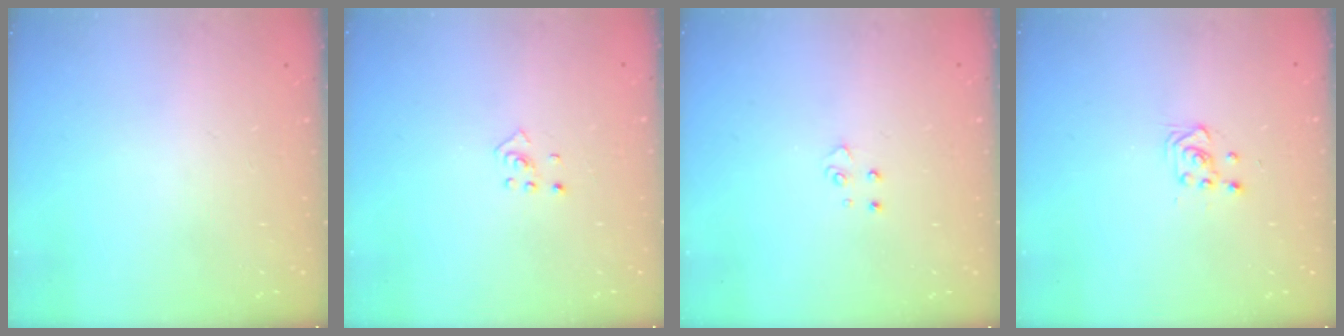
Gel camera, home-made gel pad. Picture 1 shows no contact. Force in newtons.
{"total": 2.0, "press": 1.9, "slide": 0.8}
{"total": 4.0, "press": 4.0, "slide": 0.4}
{"total": 3.6, "press": 3.4, "slide": 1.1}